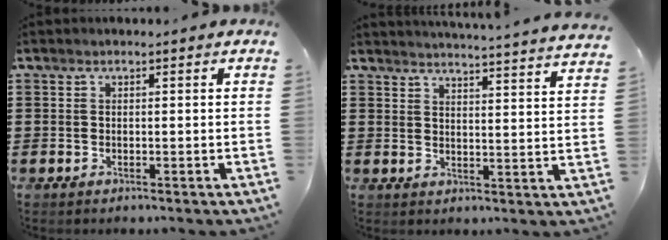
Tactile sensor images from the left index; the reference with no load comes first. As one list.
[{"total": 4.1, "force": [3.9, -1.0, 0.4], "torque": [-0.017, -0.036, 0.063]}]